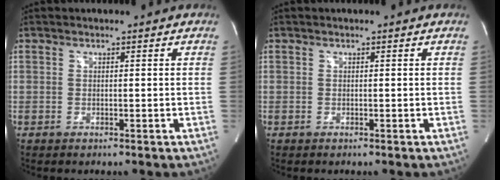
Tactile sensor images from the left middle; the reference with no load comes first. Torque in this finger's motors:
{"motor_torque": [0.00, 0.09, 0.01, 0.01]}